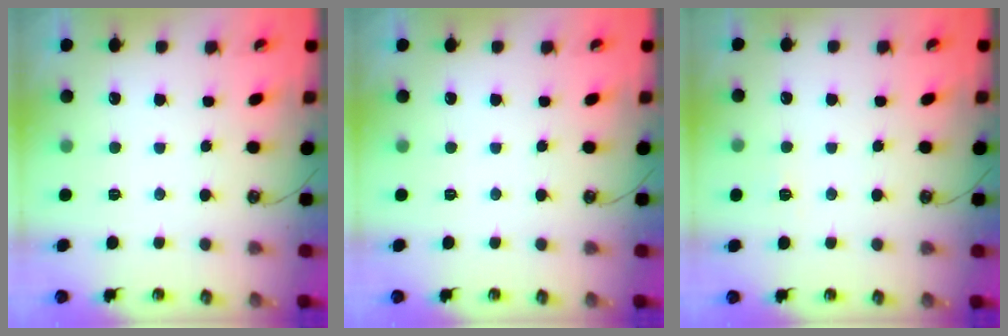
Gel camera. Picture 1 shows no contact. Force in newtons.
{"total": 0.0}
{"total": 3.0, "press": 3.0, "slide": 0.3}